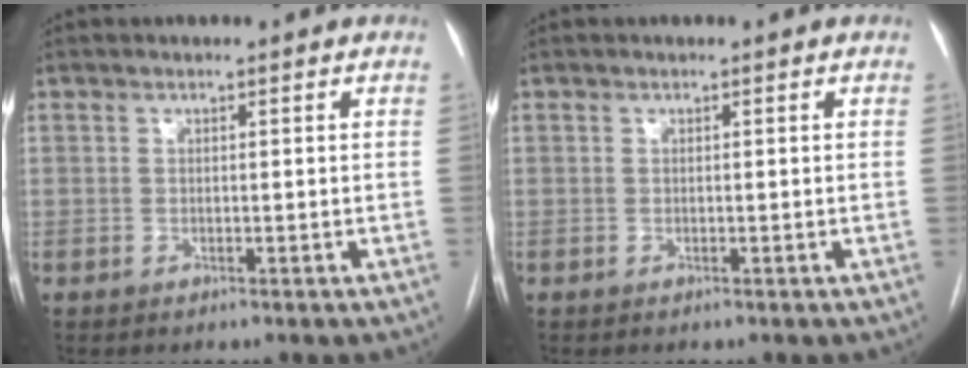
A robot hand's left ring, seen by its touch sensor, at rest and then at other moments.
{"total": 0.0}